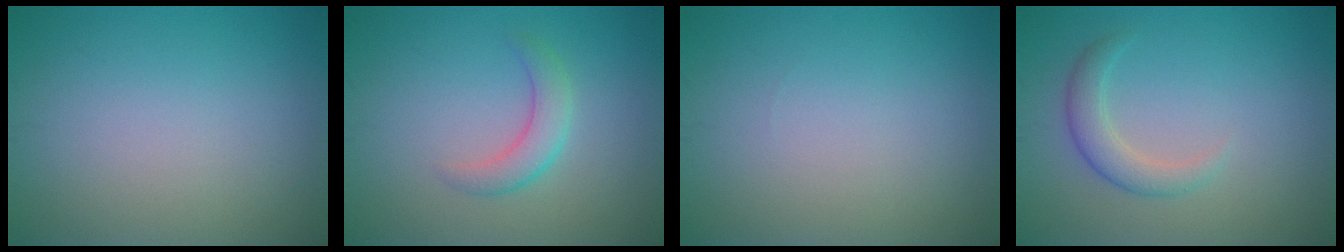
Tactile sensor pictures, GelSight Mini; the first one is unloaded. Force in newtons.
{"total": 2.5, "press": 2.5, "slide": 0.1}
{"total": 0.0}
{"total": 2.4, "press": 2.4, "slide": 0.1}